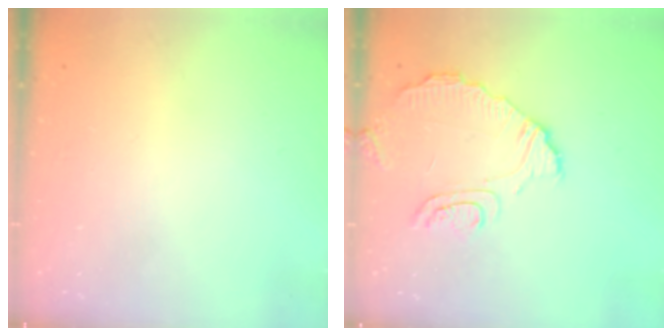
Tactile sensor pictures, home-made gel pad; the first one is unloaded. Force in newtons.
{"total": 9.1, "press": 9.1, "slide": 1.1}